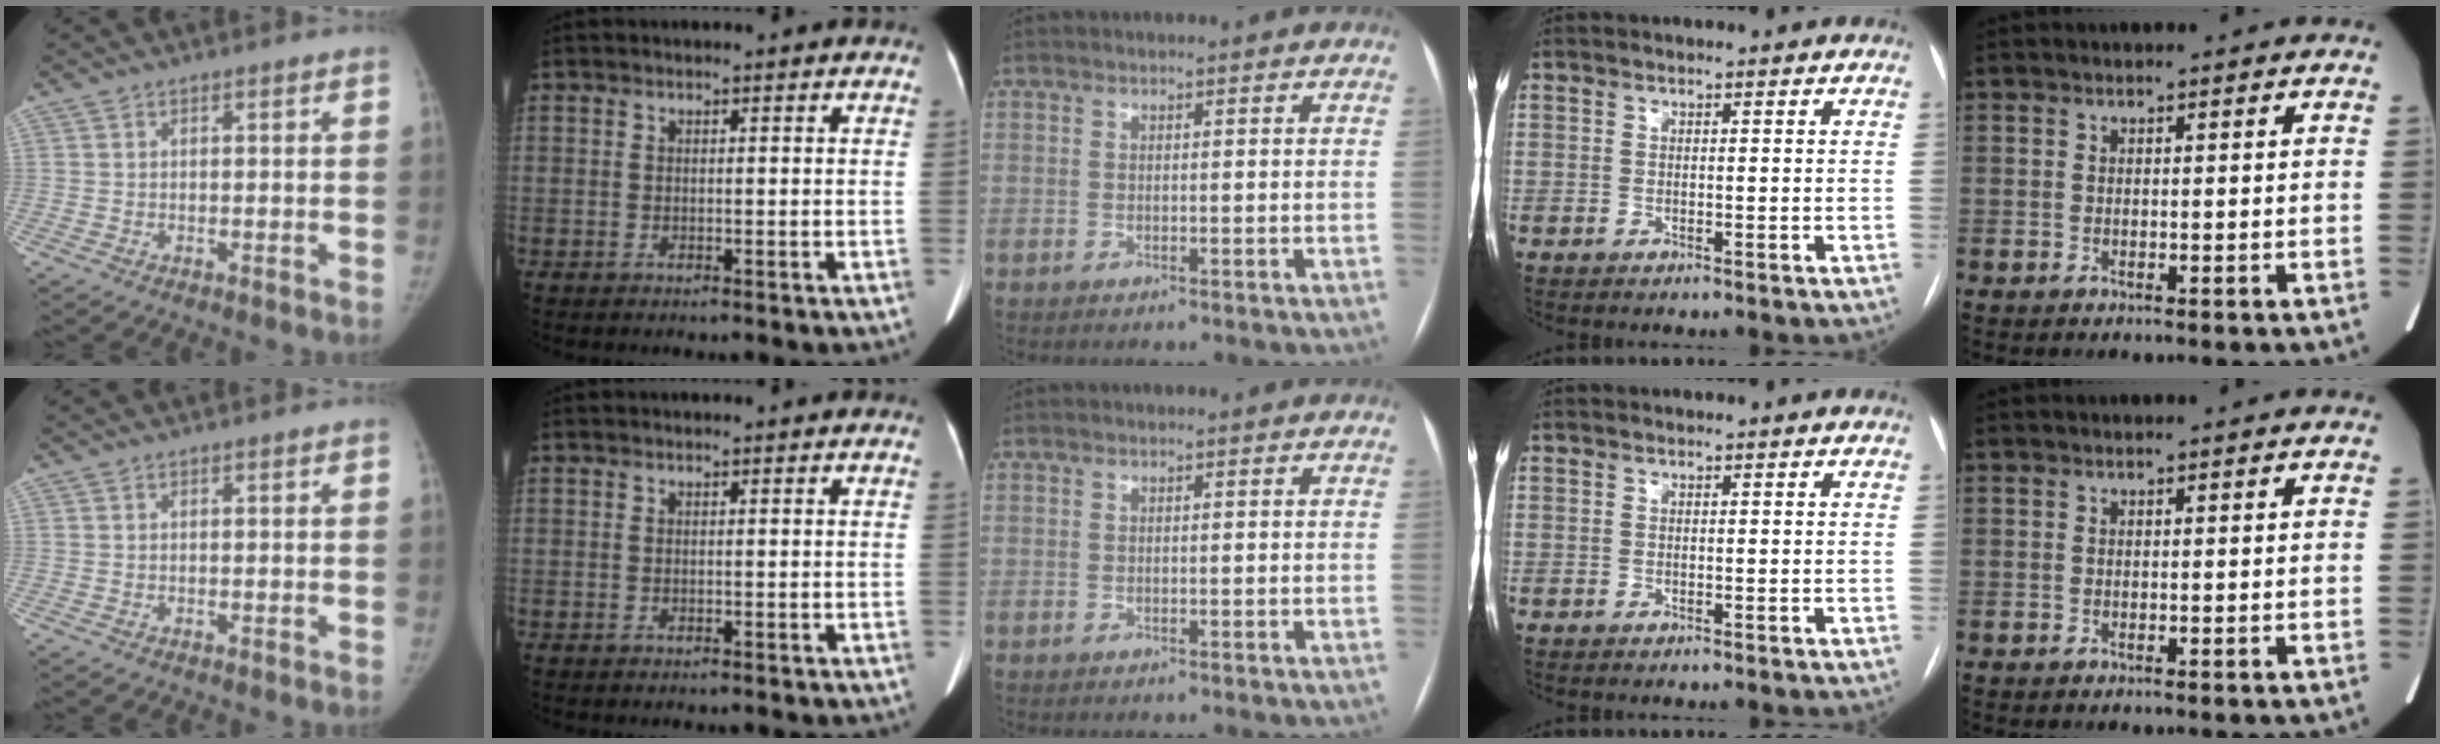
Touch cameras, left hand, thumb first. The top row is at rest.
{}